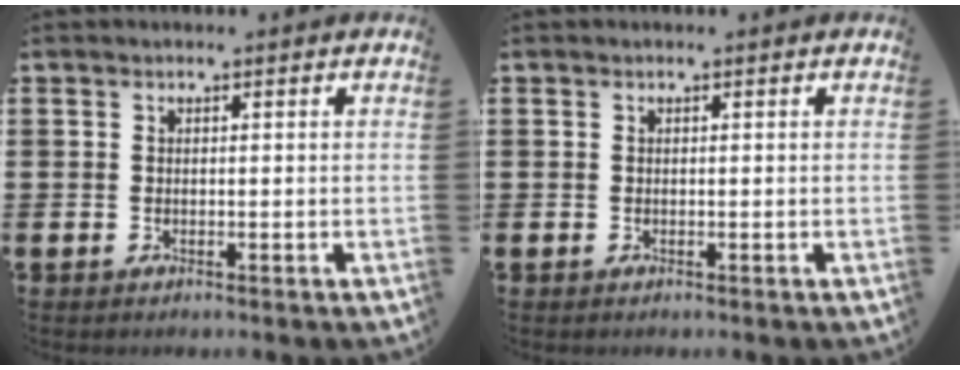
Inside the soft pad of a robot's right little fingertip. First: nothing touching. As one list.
[{"total": 0.0}]